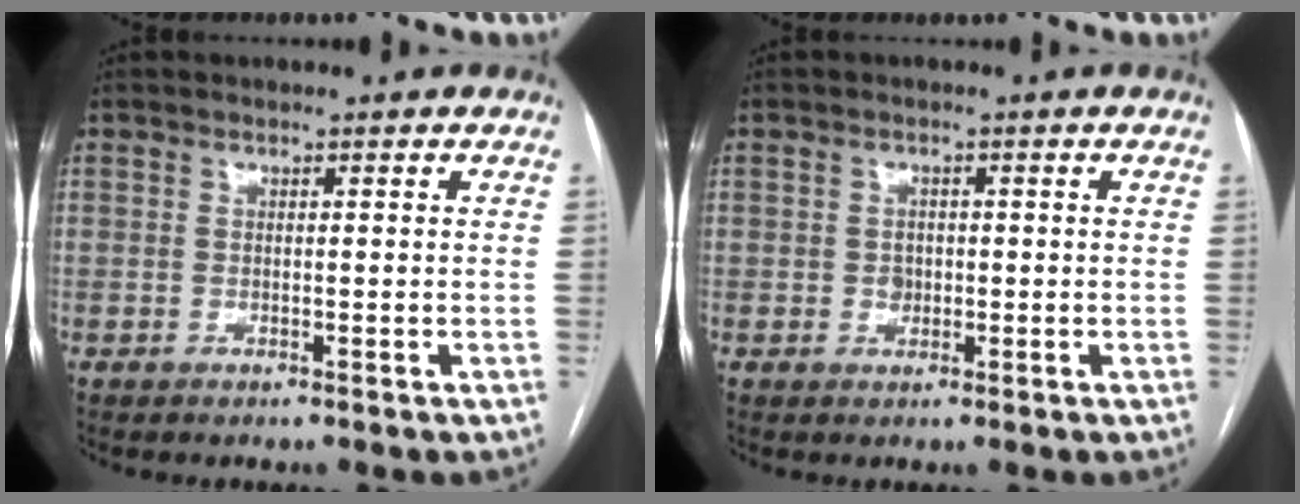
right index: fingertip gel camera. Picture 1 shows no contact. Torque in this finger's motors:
{"motor_torque": [0.22, 0.03, 0.00, 0.02]}